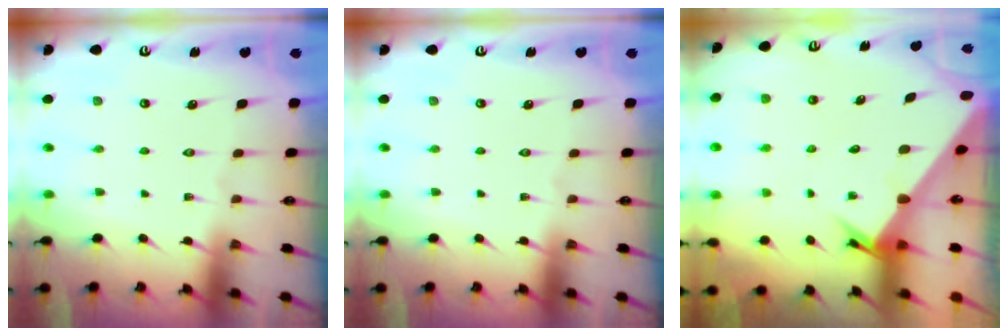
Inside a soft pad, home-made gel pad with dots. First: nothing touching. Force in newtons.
{"total": 0.0}
{"total": 3.6, "press": 3.6, "slide": 0.3}